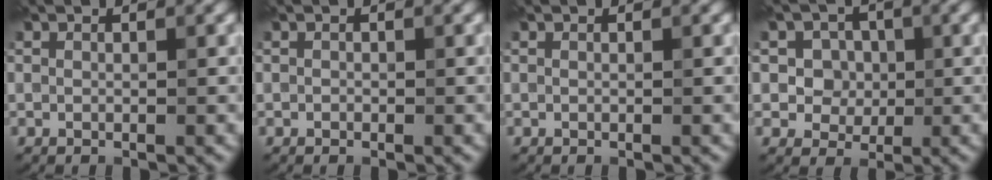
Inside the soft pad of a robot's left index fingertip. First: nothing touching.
{"total": 0.0}
{"total": 0.0}
{"total": 4.5, "force": [1.5, 3.9, 1.6], "torque": [-0.013, 0.014, 0.009]}